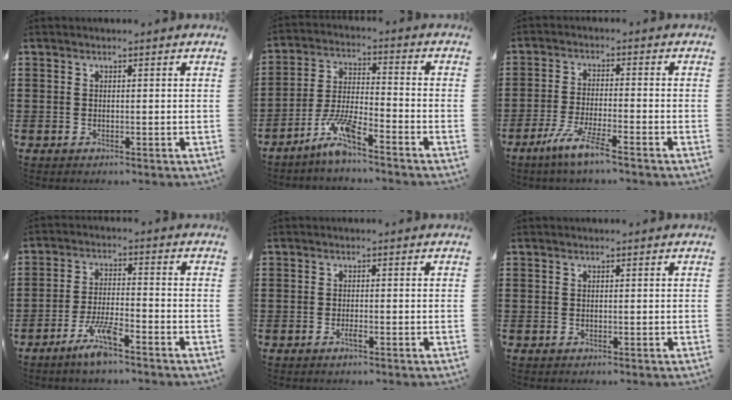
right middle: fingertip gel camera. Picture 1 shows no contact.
{"total": 7.3, "force": [-5.6, 0.7, 4.6], "torque": [-0.110, -0.012, -0.110]}
{"total": 5.8, "force": [-4.3, 0.1, 3.9], "torque": [-0.089, -0.014, -0.082]}
{"total": 6.3, "force": [-4.4, 0.9, 4.4], "torque": [-0.099, -0.006, -0.083]}
{"total": 1.4, "force": [-0.8, 0.1, 1.1], "torque": [-0.022, -0.006, -0.012]}
{"total": 0.0}